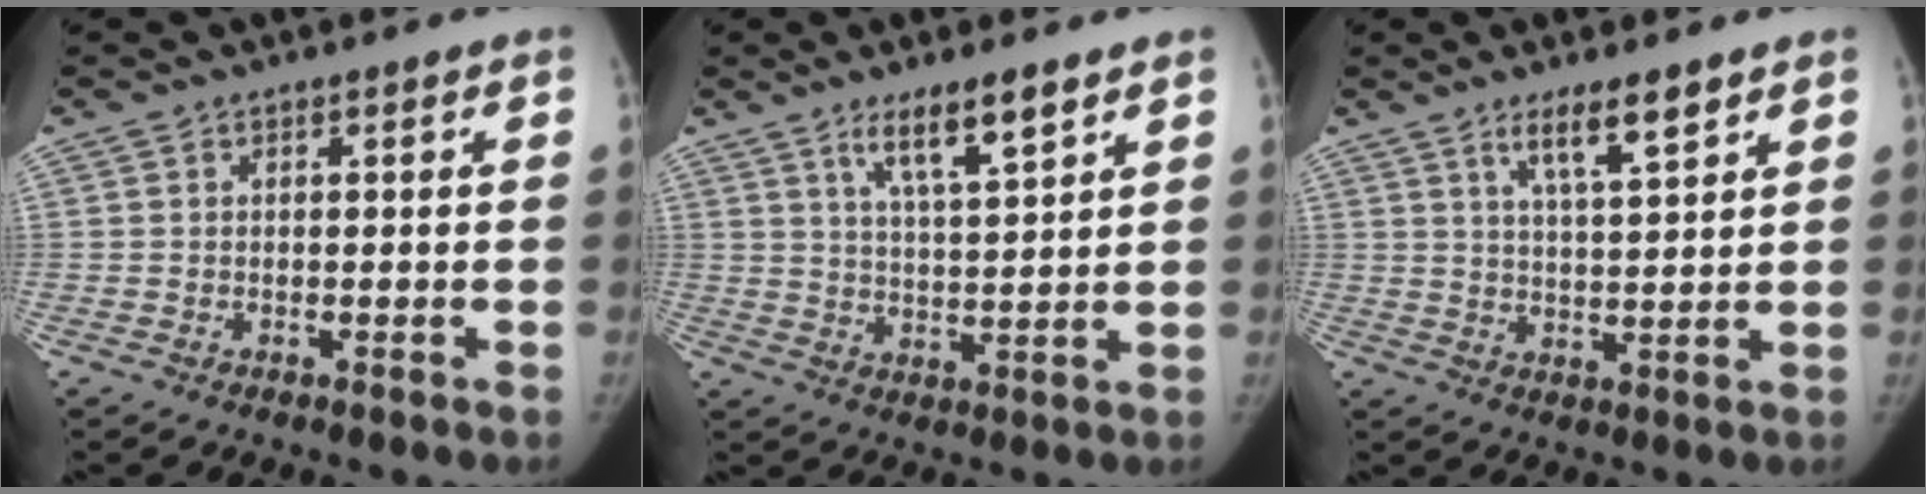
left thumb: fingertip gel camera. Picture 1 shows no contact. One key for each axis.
{"total": 7.9, "fx": 5.2, "fy": 1.4, "fz": 5.8, "tx": -0.094, "ty": -0.031, "tz": 0.098}
{"total": 6.6, "fx": 4.5, "fy": 1.2, "fz": 4.7, "tx": -0.073, "ty": -0.028, "tz": 0.082}